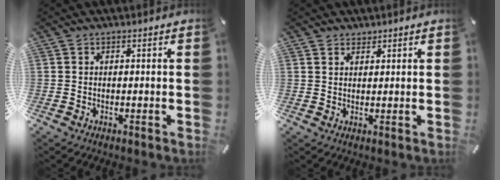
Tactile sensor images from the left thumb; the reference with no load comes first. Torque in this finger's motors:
{"motor_torque": [-0.09, -0.67, -0.01, 0.06, -0.03]}